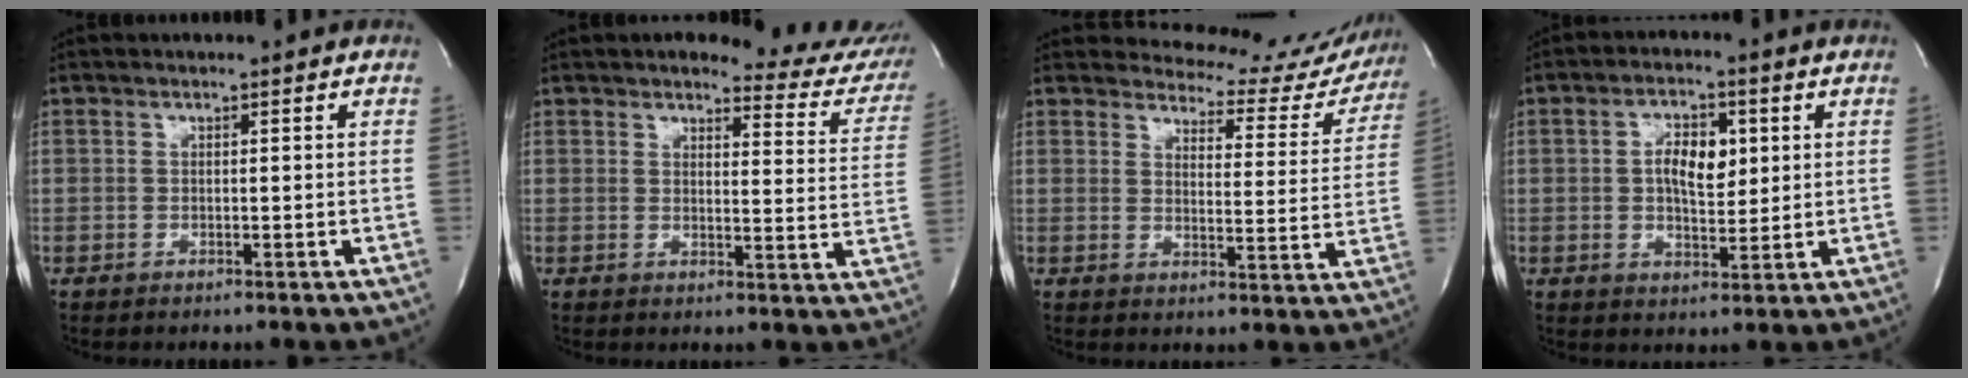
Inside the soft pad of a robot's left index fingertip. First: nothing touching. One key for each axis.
{"total": 12.4, "fx": 11.6, "fy": 2.8, "fz": 3.2, "tx": -0.010, "ty": -0.060, "tz": 0.101}
{"total": 14.9, "fx": 14.4, "fy": 3.9, "fz": 1.0, "tx": 0.018, "ty": -0.067, "tz": 0.141}
{"total": 6.2, "fx": 1.0, "fy": 3.1, "fz": 5.3, "tx": -0.092, "ty": 0.003, "tz": 0.017}